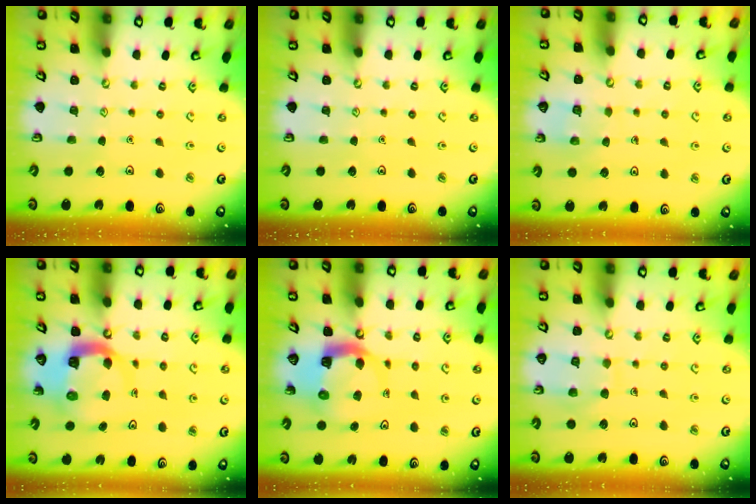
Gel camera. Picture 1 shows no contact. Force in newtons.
{"total": 0.0}
{"total": 4.3, "press": 4.3, "slide": 0.3}
{"total": 9.0, "press": 8.9, "slide": 1.1}
{"total": 6.6, "press": 6.5, "slide": 0.8}
{"total": 8.8, "press": 8.7, "slide": 0.7}